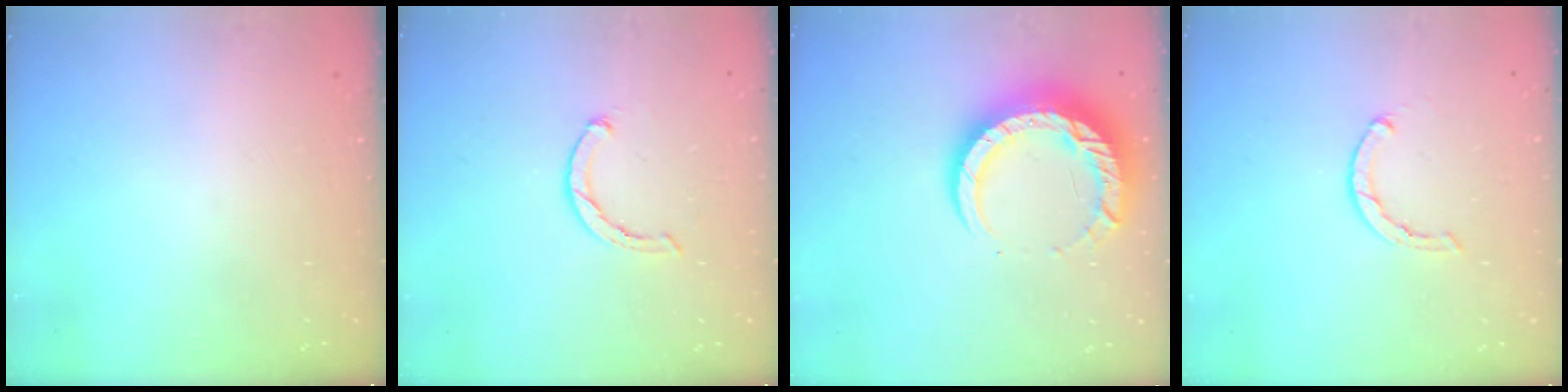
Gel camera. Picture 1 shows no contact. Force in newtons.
{"total": 2.3, "press": 2.2, "slide": 0.5}
{"total": 13.5, "press": 13.4, "slide": 1.5}
{"total": 1.6, "press": 1.5, "slide": 0.4}